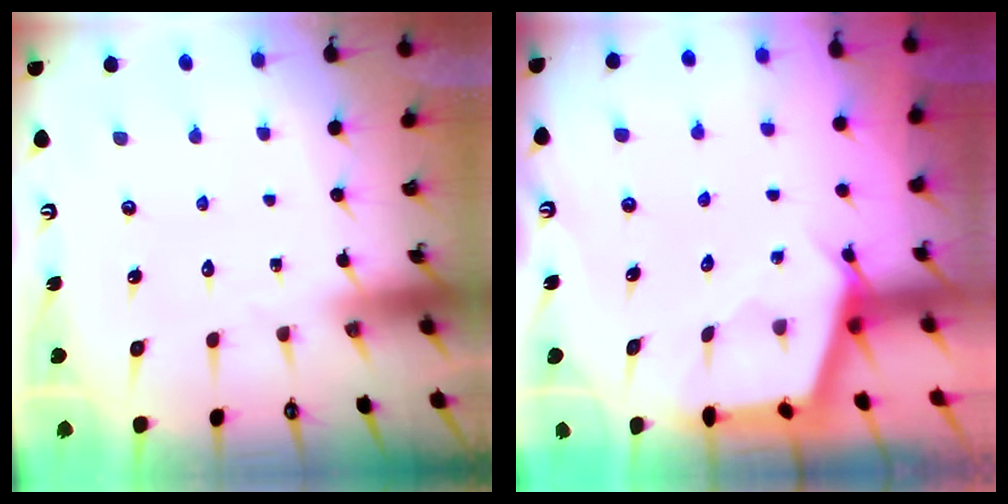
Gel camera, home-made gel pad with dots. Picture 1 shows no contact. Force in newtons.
{"total": 3.0, "press": 3.0, "slide": 0.4}